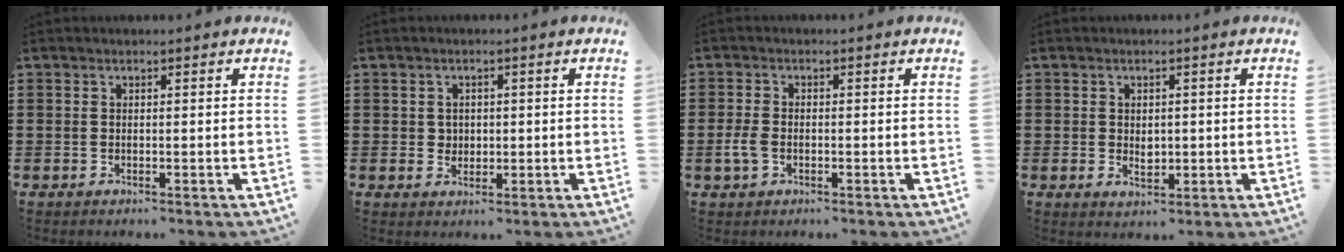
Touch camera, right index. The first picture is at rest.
{"total": 1.8, "force": [0.5, 1.7, 0.5], "torque": [-0.015, 0.011, 0.007]}
{"total": 2.8, "force": [-0.7, 1.7, 2.1], "torque": [-0.061, -0.007, -0.019]}
{"total": 2.0, "force": [0.0, 1.6, 1.2], "torque": [-0.017, 0.004, -0.002]}